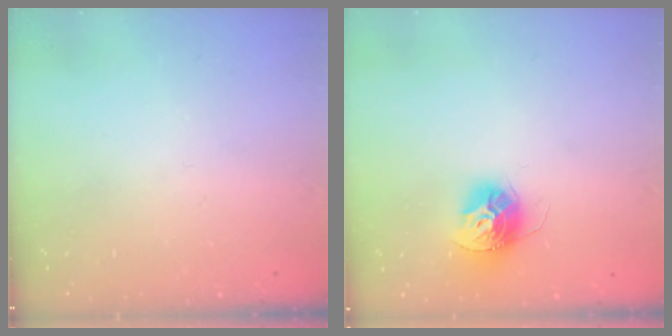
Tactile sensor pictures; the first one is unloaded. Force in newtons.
{"total": 11.3, "press": 11.3, "slide": 0.7}